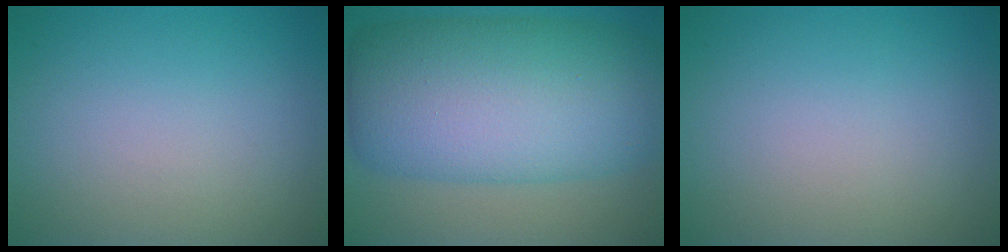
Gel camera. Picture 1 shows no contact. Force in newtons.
{"total": 13.6, "press": 13.6, "slide": 0.3}
{"total": 0.0}